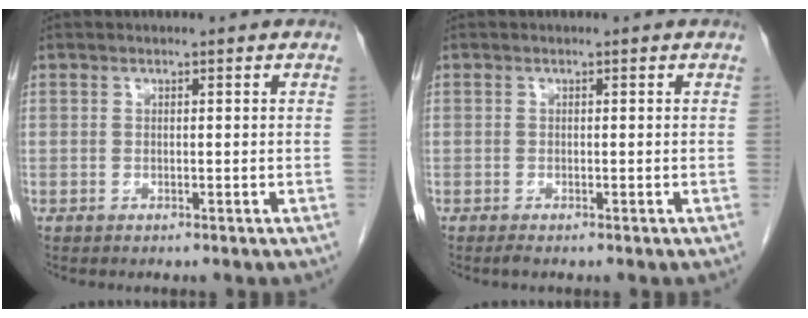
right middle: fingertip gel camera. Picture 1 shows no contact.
{"total": 0.6, "force": [-0.5, 0.0, 0.3], "torque": [-0.012, -0.003, -0.009]}